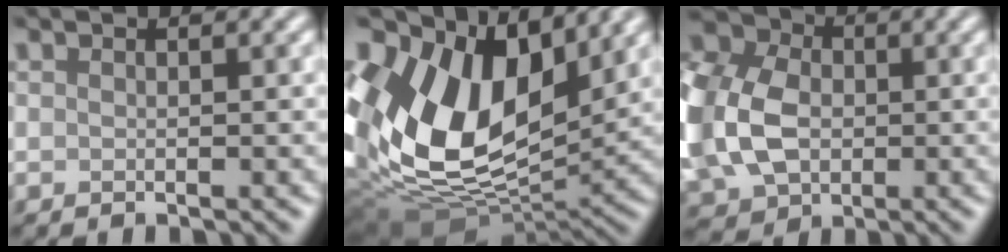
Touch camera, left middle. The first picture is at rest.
{"total": 15.9, "force": [4.0, 9.7, 11.9], "torque": [-0.253, 0.012, 0.067]}
{"total": 14.6, "force": [-0.9, 10.7, 9.8], "torque": [-0.218, -0.010, -0.038]}